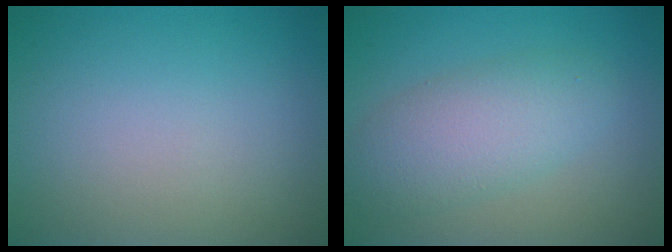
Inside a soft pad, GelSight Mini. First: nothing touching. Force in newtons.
{"total": 4.9, "press": 4.9, "slide": 0.2}